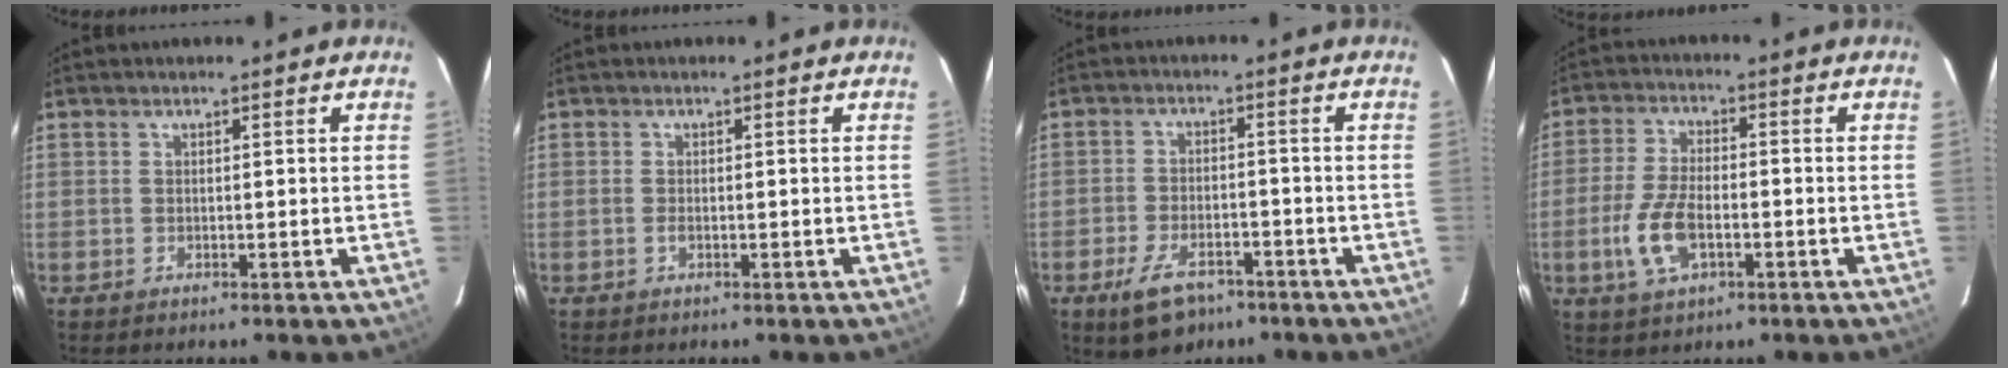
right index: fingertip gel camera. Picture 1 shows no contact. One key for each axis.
{"total": 0.8, "fx": -0.3, "fy": 0.3, "fz": 0.7, "tx": -0.014, "ty": 0.001, "tz": -0.006}
{"total": 8.8, "fx": -5.7, "fy": 4.6, "fz": 4.8, "tx": -0.114, "ty": -0.008, "tz": -0.092}
{"total": 9.0, "fx": -2.8, "fy": 4.3, "fz": 7.4, "tx": -0.162, "ty": 0.000, "tz": -0.052}